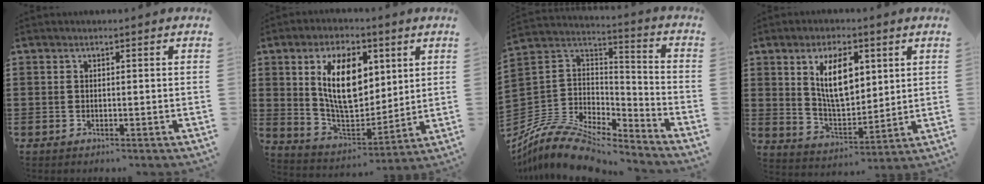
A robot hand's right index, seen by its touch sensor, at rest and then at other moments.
{"total": 12.2, "force": [3.7, 6.7, 9.5], "torque": [-0.186, 0.006, 0.062]}
{"total": 10.3, "force": [-9.0, 3.6, 3.6], "torque": [-0.086, 0.015, -0.179]}
{"total": 9.7, "force": [3.5, 4.6, 7.8], "torque": [-0.149, 0.007, 0.059]}